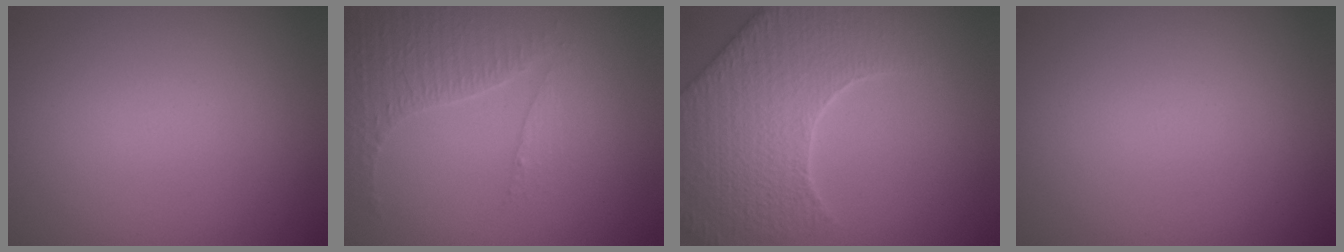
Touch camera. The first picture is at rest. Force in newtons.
{"total": 3.3, "press": 3.0, "slide": 1.6}
{"total": 7.3, "press": 6.0, "slide": 4.1}
{"total": 0.0}